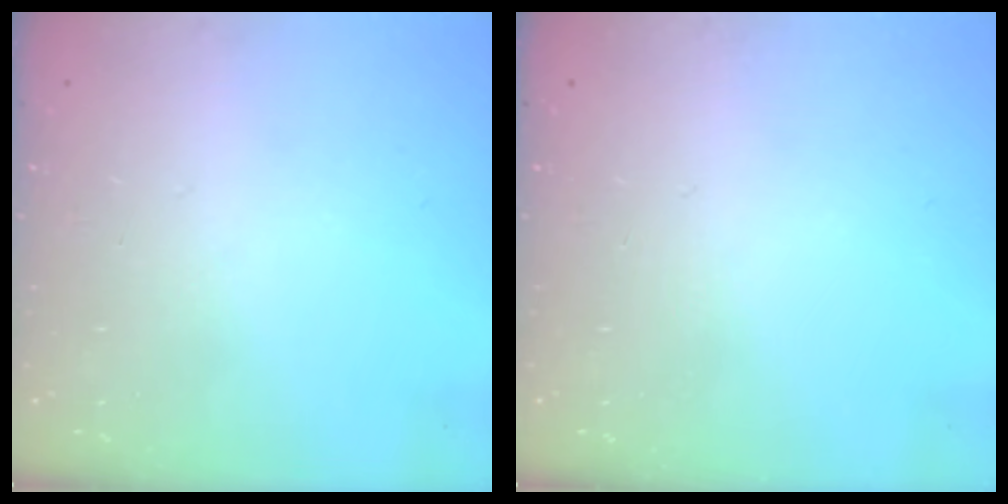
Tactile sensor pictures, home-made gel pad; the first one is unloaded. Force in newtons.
{"total": 0.0}